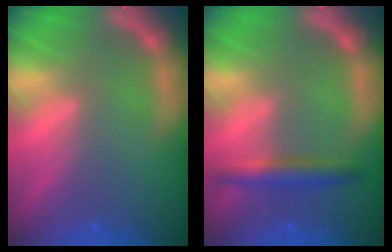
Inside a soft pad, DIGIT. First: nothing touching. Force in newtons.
{"total": 3.0}